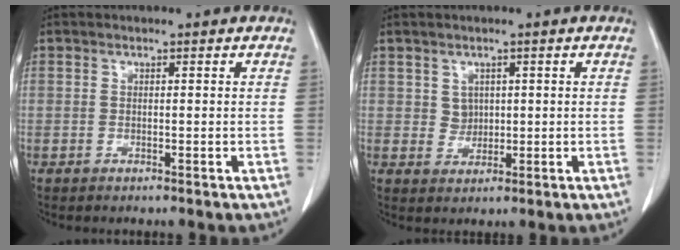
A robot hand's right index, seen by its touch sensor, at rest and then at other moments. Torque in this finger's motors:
{"motor_torque": [-0.09, 0.08, 0.05, 0.01]}